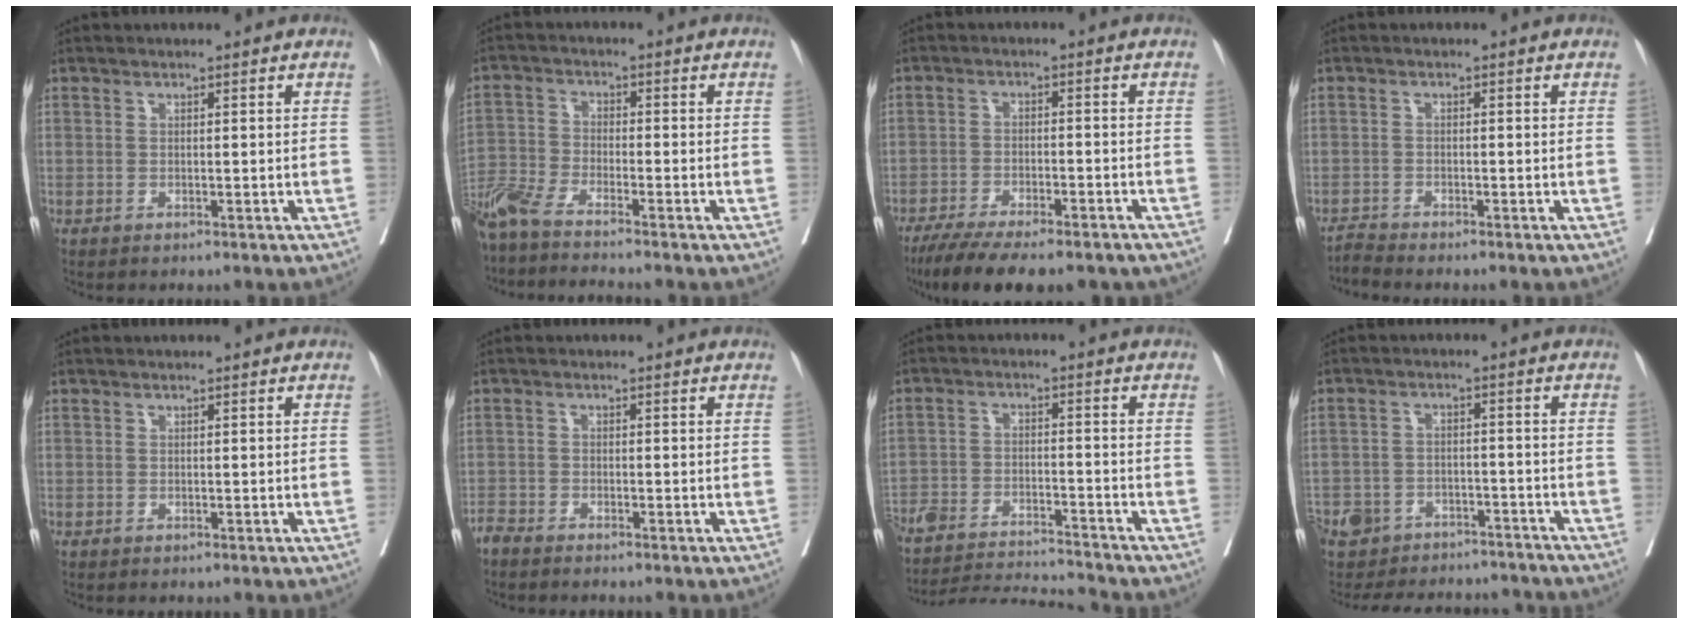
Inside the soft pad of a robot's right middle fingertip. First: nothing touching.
{"total": 6.8, "force": [-6.1, -0.7, 3.0], "torque": [-0.062, -0.027, -0.121]}
{"total": 14.8, "force": [-12.0, 3.4, 8.0], "torque": [-0.128, -0.019, -0.176]}
{"total": 1.8, "force": [-1.6, -0.6, -0.2], "torque": [0.001, -0.012, -0.034]}
{"total": 0.0}
{"total": 2.6, "force": [-2.5, 0.1, 0.7], "torque": [-0.013, -0.007, -0.045]}
{"total": 12.3, "force": [-12.1, -1.1, 2.0], "torque": [-0.029, 0.005, -0.199]}
{"total": 14.9, "force": [-13.1, 6.1, 3.4], "torque": [-0.067, 0.019, -0.169]}